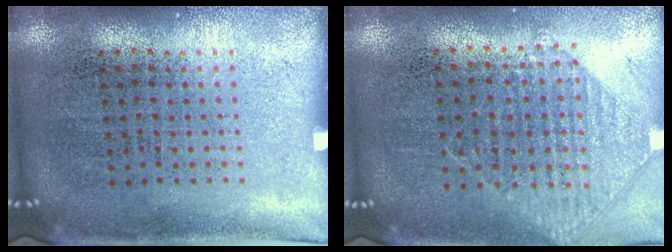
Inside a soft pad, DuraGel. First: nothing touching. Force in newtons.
{"total": 0.9, "press": 0.8, "slide": 0.3}